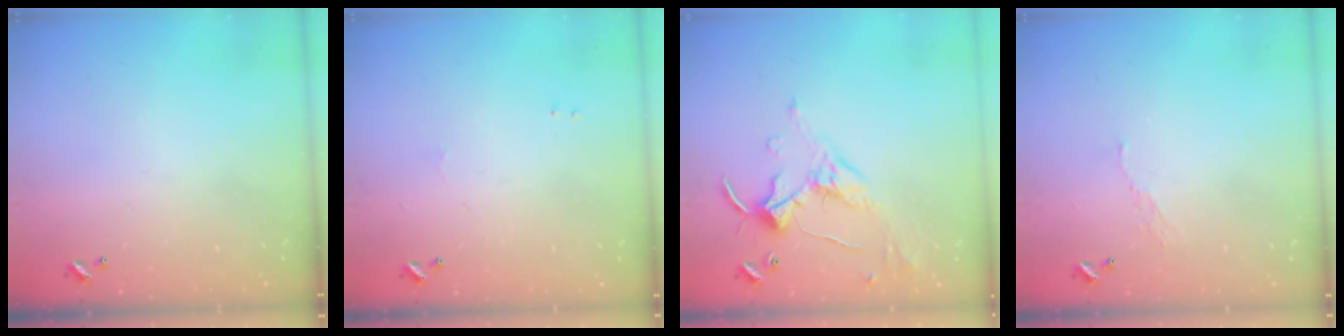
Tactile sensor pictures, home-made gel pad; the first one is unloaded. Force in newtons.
{"total": 1.0, "press": 0.9, "slide": 0.5}
{"total": 1.7, "press": 1.5, "slide": 0.9}
{"total": 3.6, "press": 3.5, "slide": 0.7}